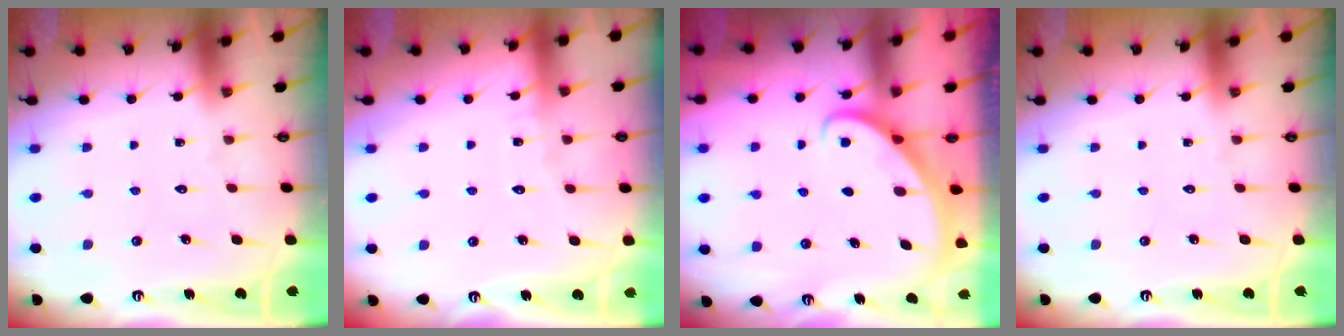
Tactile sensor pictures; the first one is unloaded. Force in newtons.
{"total": 2.9, "press": 2.8, "slide": 0.3}
{"total": 2.8, "press": 2.8, "slide": 0.2}
{"total": 0.0}